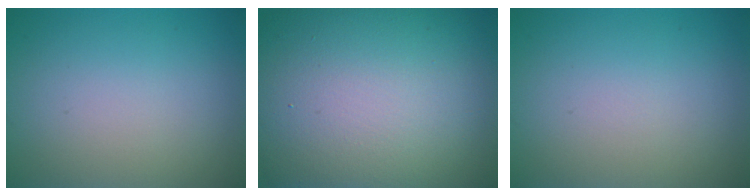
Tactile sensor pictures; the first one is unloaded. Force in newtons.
{"total": 21.4, "press": 21.4, "slide": 0.7}
{"total": 0.0}